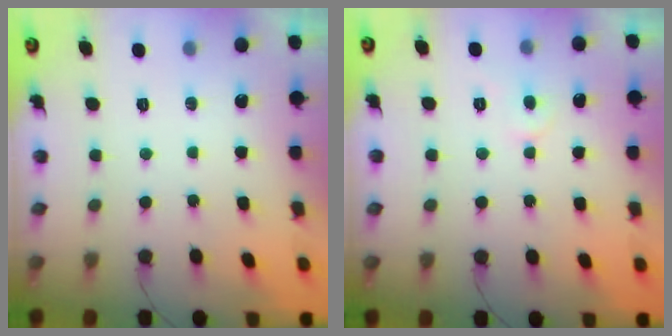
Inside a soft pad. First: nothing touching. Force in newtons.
{"total": 3.9, "press": 3.9, "slide": 0.3}